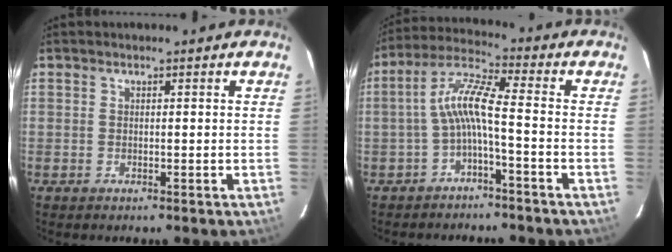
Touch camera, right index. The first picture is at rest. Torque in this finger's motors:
{"motor_torque": [0.92, -0.50, 0.67, 0.18]}